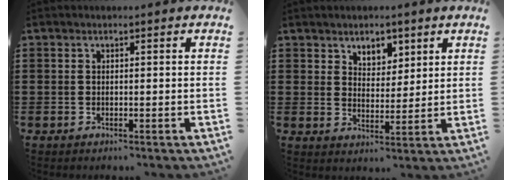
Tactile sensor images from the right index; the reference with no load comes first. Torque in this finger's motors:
{"motor_torque": [0.02, -0.01, 0.11, 0.01]}